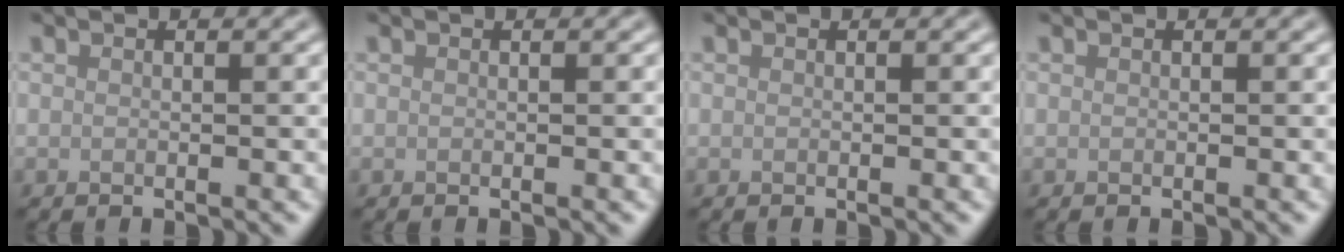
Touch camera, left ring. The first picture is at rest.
{"total": 0.0}
{"total": 0.0}
{"total": 0.0}